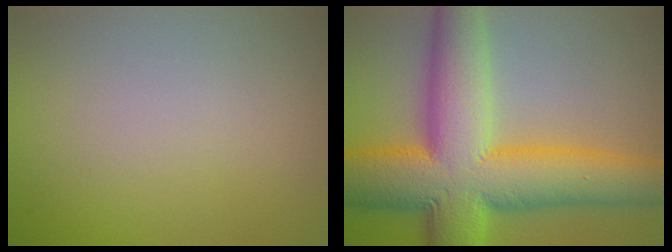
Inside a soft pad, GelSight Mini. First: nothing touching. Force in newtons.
{"total": 13.8, "press": 13.8, "slide": 0.5}